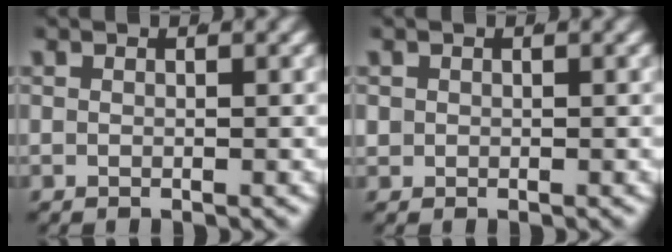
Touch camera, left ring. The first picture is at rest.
{"total": 1.1, "force": [-0.1, 1.1, 0.3], "torque": [-0.016, -0.009, 0.005]}